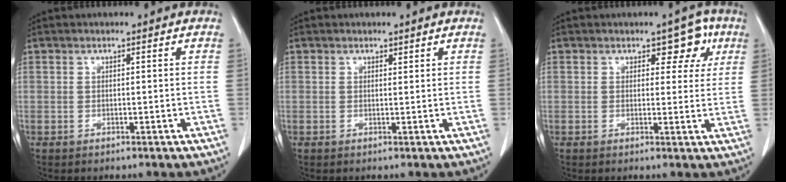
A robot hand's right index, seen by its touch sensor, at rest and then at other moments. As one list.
[{"total": 0.6, "force": [0.5, 0.3, 0.1], "torque": [-0.002, -0.004, 0.006]}, {"total": 4.6, "force": [2.3, 2.8, 3.0], "torque": [-0.019, 0.011, 0.024]}]